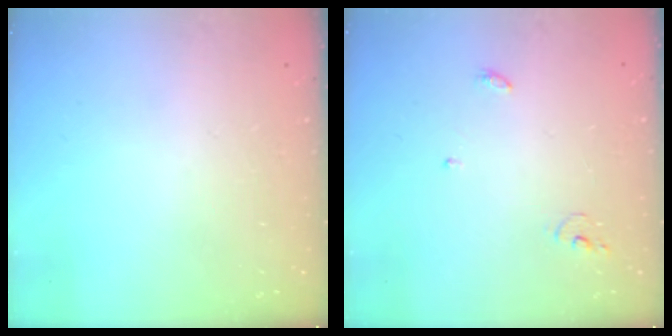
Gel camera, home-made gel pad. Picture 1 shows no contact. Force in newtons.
{"total": 3.7, "press": 3.6, "slide": 0.3}